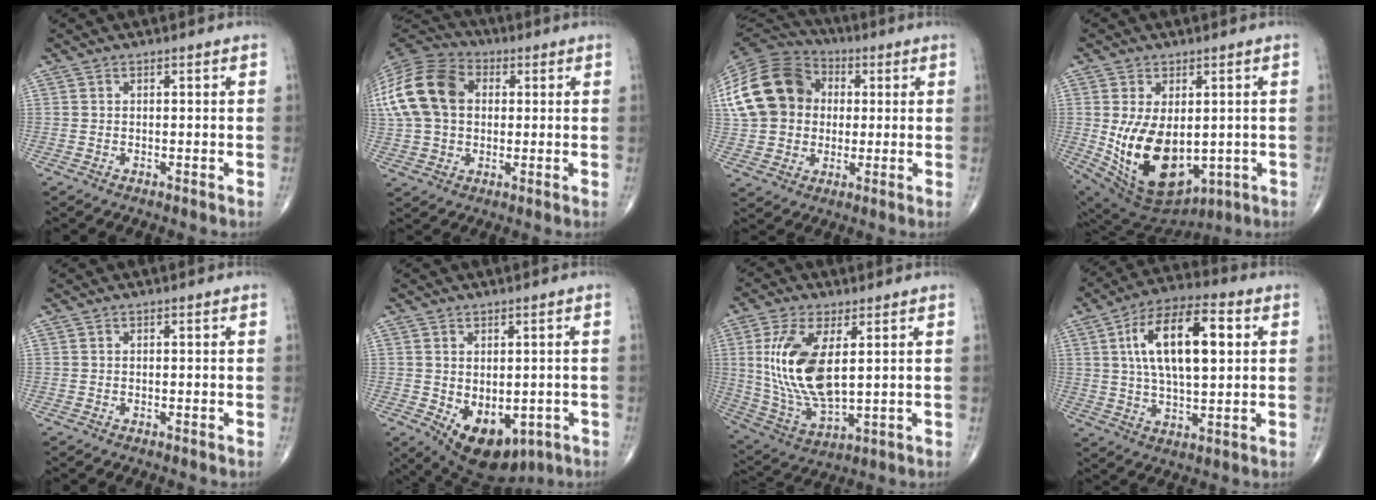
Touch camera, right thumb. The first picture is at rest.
{"total": 19.6, "force": [3.2, 14.1, 13.2], "torque": [-0.282, 0.031, 0.055]}
{"total": 19.6, "force": [2.9, 15.9, 11.2], "torque": [-0.216, 0.031, 0.051]}
{"total": 17.1, "force": [-1.2, 10.3, 13.5], "torque": [-0.231, -0.018, 0.015]}
{"total": 0.0}
{"total": 11.7, "force": [-3.6, 7.2, 8.5], "torque": [-0.107, -0.004, -0.030]}
{"total": 16.2, "force": [3.2, 7.3, 14.1], "torque": [-0.288, -0.020, 0.074]}
{"total": 17.1, "force": [4.0, 7.4, 14.9], "torque": [-0.247, 0.008, 0.067]}